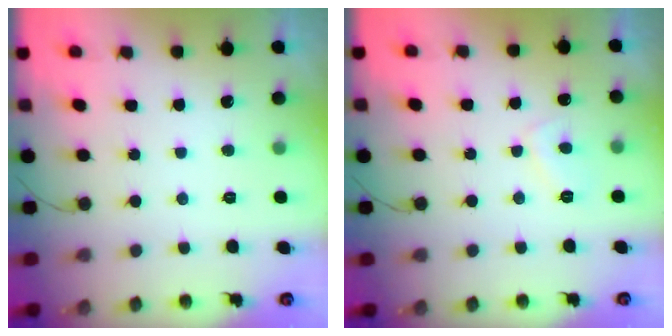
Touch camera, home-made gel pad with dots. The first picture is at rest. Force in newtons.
{"total": 3.7, "press": 3.6, "slide": 0.5}